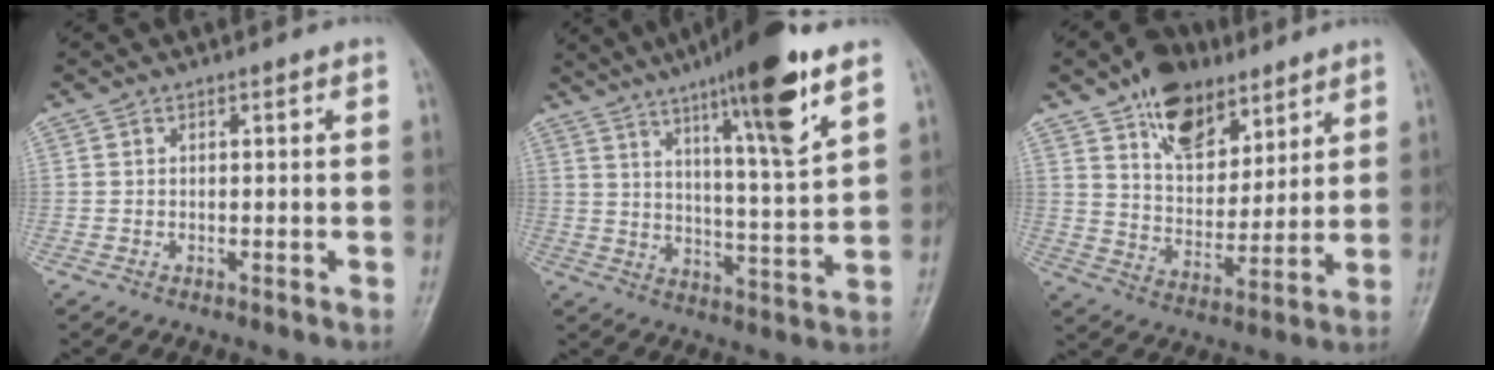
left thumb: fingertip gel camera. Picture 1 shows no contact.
{"total": 17.4, "force": [10.3, 2.0, 14.0], "torque": [-0.211, -0.049, 0.162]}
{"total": 14.6, "force": [9.1, 8.8, 7.3], "torque": [-0.079, -0.047, 0.158]}